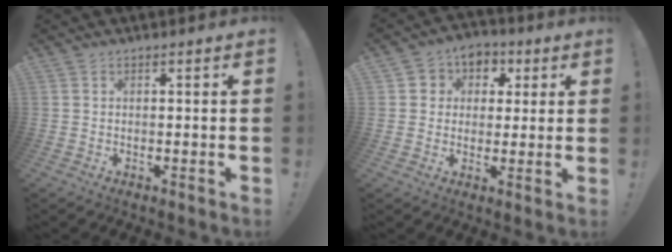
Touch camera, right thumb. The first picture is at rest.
{"total": 6.7, "force": [0.3, 6.5, 1.7], "torque": [-0.018, 0.003, 0.008]}